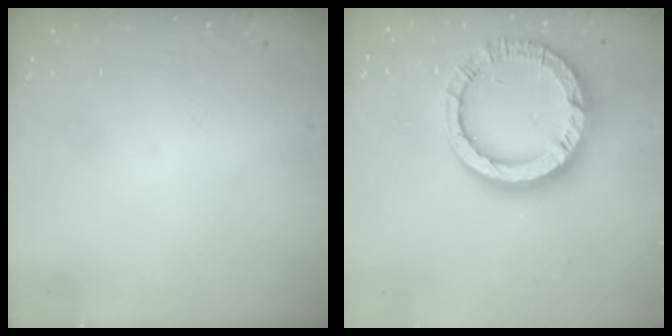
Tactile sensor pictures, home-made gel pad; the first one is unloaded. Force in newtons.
{"total": 15.9, "press": 15.8, "slide": 2.2}